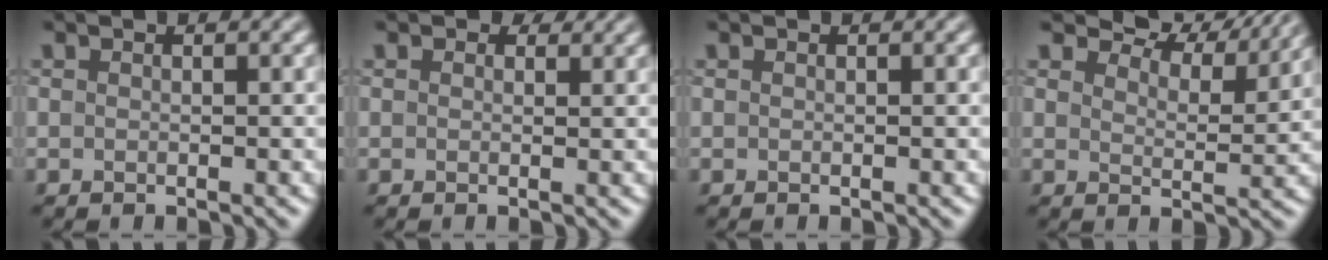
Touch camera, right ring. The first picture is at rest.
{"total": 1.2, "force": [0.8, 0.7, 0.5], "torque": [-0.008, -0.003, 0.006]}
{"total": 0.0}
{"total": 6.0, "force": [5.4, 1.4, 2.0], "torque": [-0.040, 0.004, 0.071]}